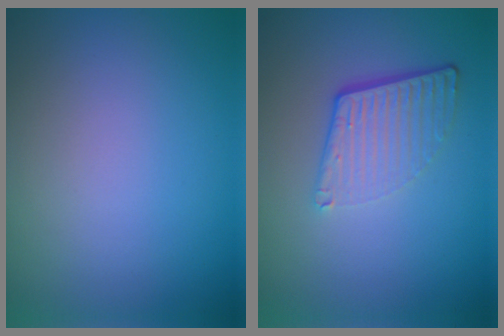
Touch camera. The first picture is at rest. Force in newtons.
{"total": 4.4, "press": 2.8, "slide": 3.3}